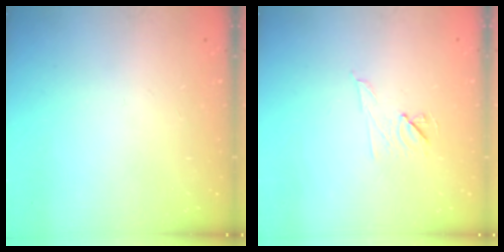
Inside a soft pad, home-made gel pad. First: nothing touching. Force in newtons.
{"total": 6.7, "press": 6.5, "slide": 1.7}